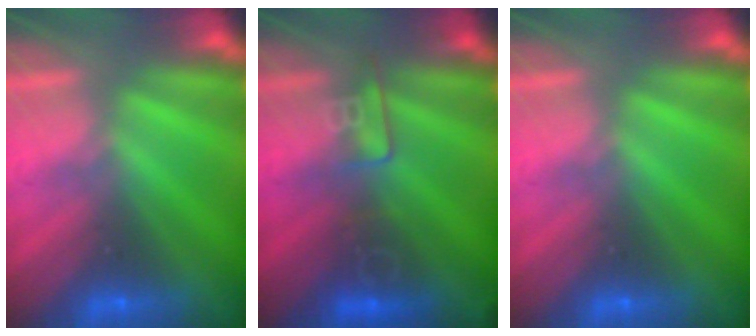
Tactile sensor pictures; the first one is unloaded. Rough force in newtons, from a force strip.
{"total": 2.4}
{"total": 0.0}